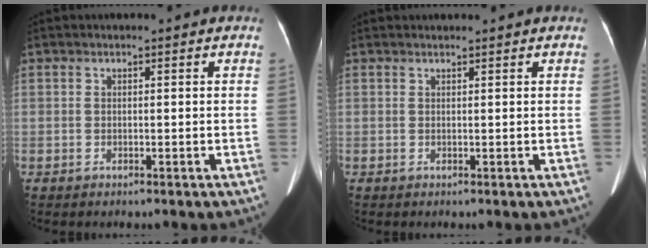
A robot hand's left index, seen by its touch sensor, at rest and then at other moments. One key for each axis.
{"total": 2.3, "fx": 2.3, "fy": 0.0, "fz": 0.6, "tx": -0.008, "ty": 0.020, "tz": 0.031}